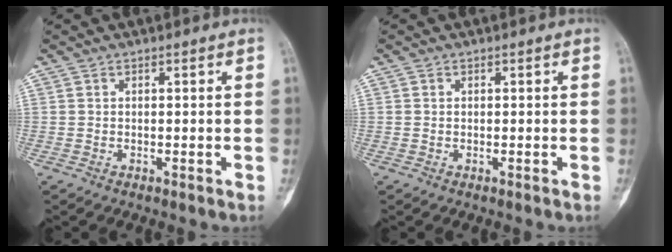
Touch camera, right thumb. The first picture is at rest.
{"total": 0.0}